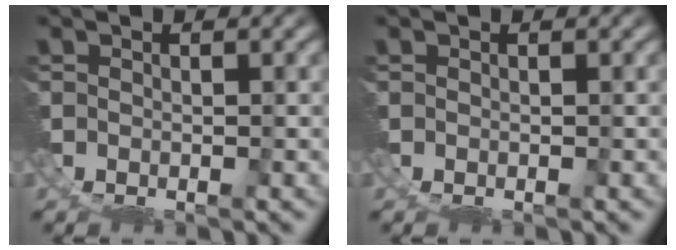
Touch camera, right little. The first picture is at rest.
{"total": 0.0}